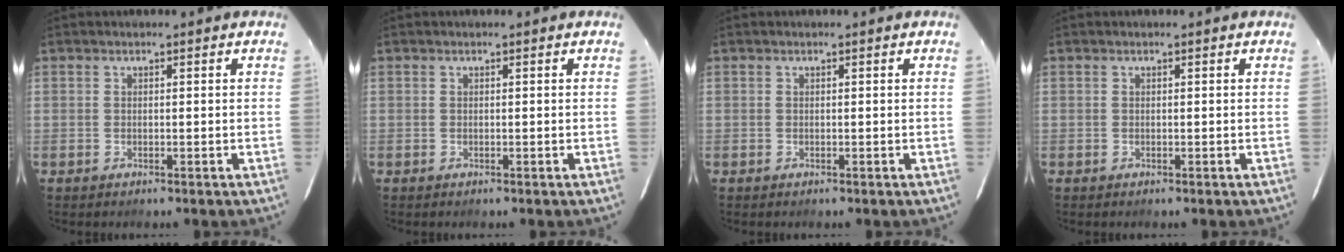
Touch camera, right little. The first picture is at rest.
{"total": 0.0}
{"total": 0.0}
{"total": 0.0}